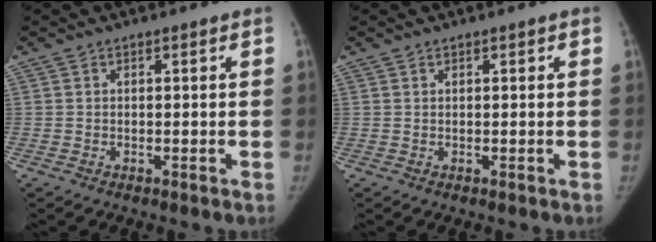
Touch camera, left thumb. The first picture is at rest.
{"total": 0.0}